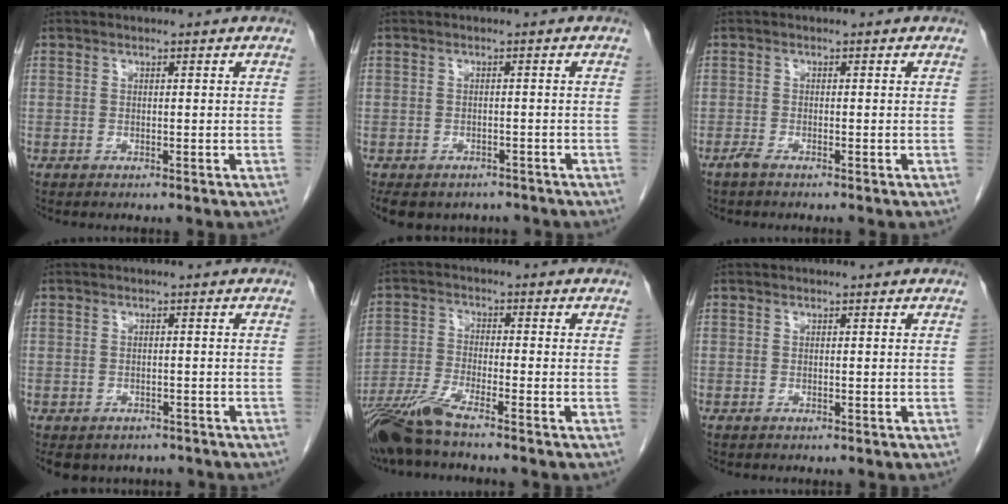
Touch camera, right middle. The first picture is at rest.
{"total": 10.5, "force": [-7.8, 6.2, 3.5], "torque": [-0.085, -0.005, -0.094]}
{"total": 1.2, "force": [-1.0, 0.0, 0.7], "torque": [-0.020, -0.002, -0.021]}
{"total": 7.6, "force": [-5.8, 4.5, 1.9], "torque": [-0.033, -0.001, -0.069]}
{"total": 6.9, "force": [-5.7, -0.6, 3.9], "torque": [-0.081, -0.027, -0.113]}
{"total": 0.0}